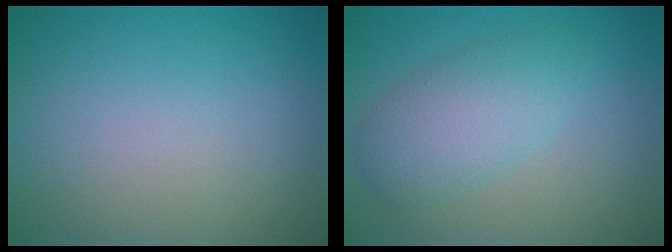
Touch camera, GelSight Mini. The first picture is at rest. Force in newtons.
{"total": 4.3, "press": 4.3, "slide": 0.1}